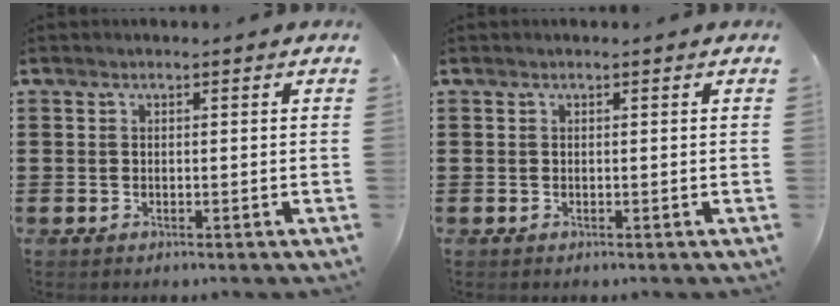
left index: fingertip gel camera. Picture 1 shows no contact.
{"total": 0.0}